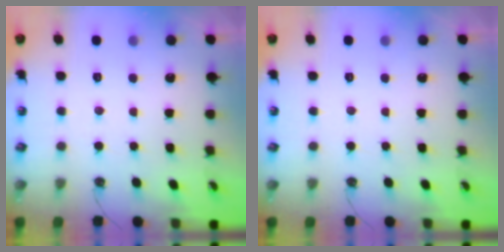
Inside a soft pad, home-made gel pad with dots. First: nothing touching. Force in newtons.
{"total": 0.0}